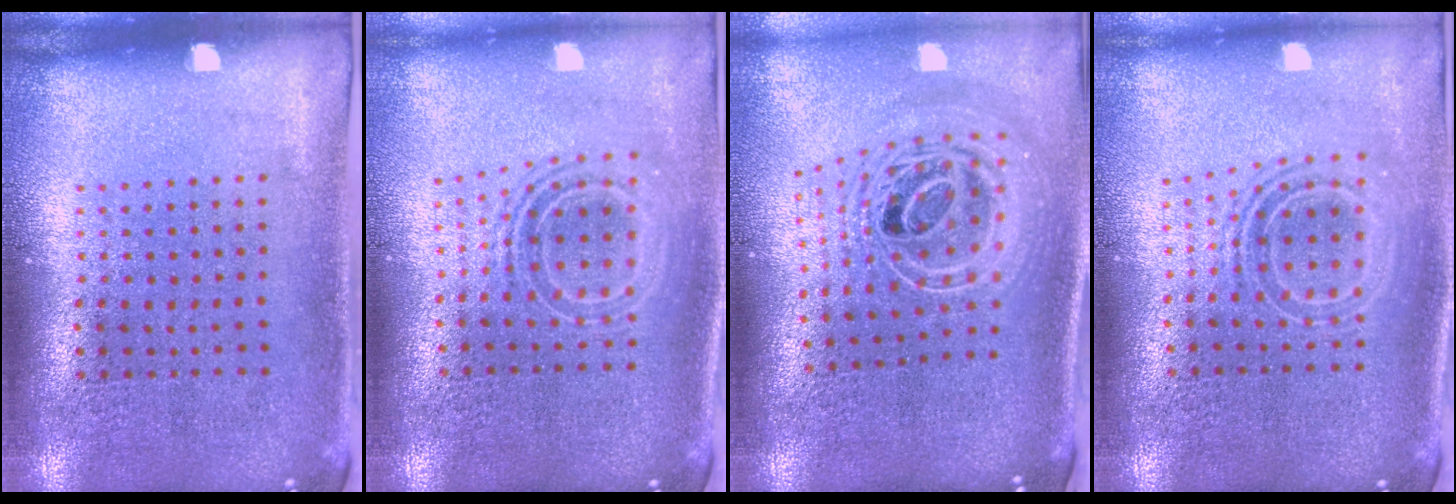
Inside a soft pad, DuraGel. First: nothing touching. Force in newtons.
{"total": 1.7, "press": 1.3, "slide": 1.1}
{"total": 2.6, "press": 1.9, "slide": 1.9}
{"total": 1.7, "press": 1.2, "slide": 1.1}